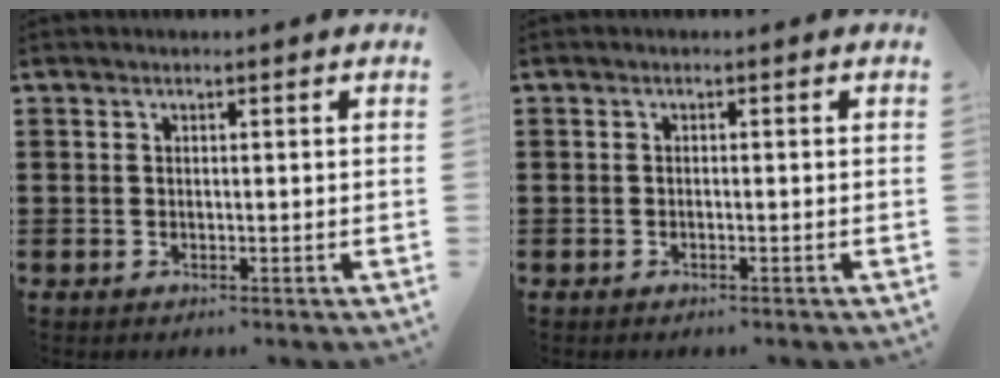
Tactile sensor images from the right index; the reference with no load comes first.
{"total": 0.5, "force": [-0.4, 0.0, 0.3], "torque": [-0.006, -0.002, -0.008]}